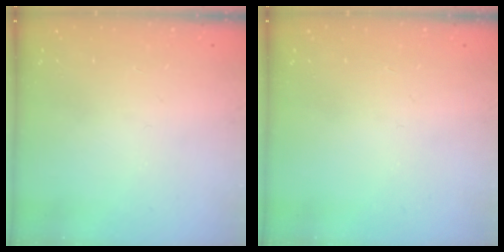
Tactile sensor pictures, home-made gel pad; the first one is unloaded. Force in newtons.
{"total": 0.0}